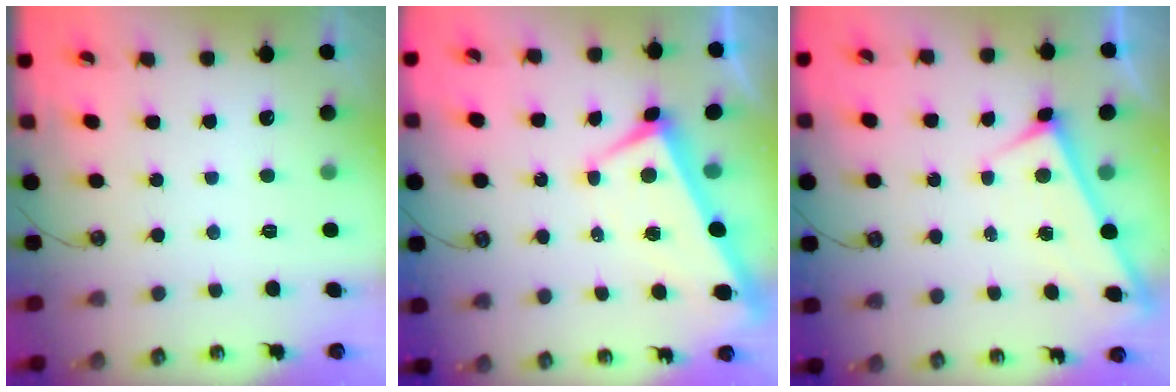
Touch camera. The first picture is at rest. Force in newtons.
{"total": 0.9, "press": 0.6, "slide": 0.8}
{"total": 1.2, "press": 1.1, "slide": 0.6}